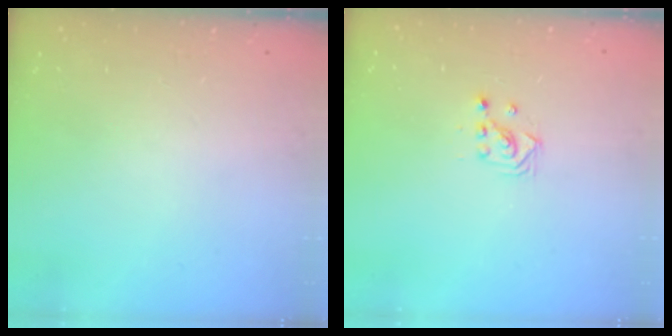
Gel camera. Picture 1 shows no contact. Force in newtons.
{"total": 2.9, "press": 2.9, "slide": 0.3}